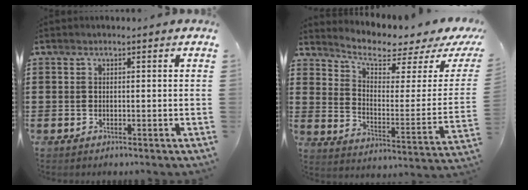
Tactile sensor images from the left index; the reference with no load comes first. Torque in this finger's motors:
{"motor_torque": [1.57, -0.57, 0.15, 0.07]}